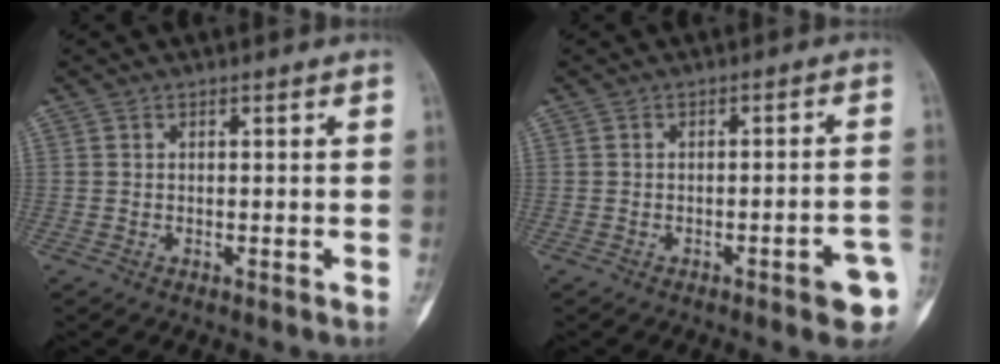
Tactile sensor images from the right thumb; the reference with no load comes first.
{"total": 6.2, "force": [-2.9, 1.3, 5.3], "torque": [-0.057, 0.021, -0.032]}